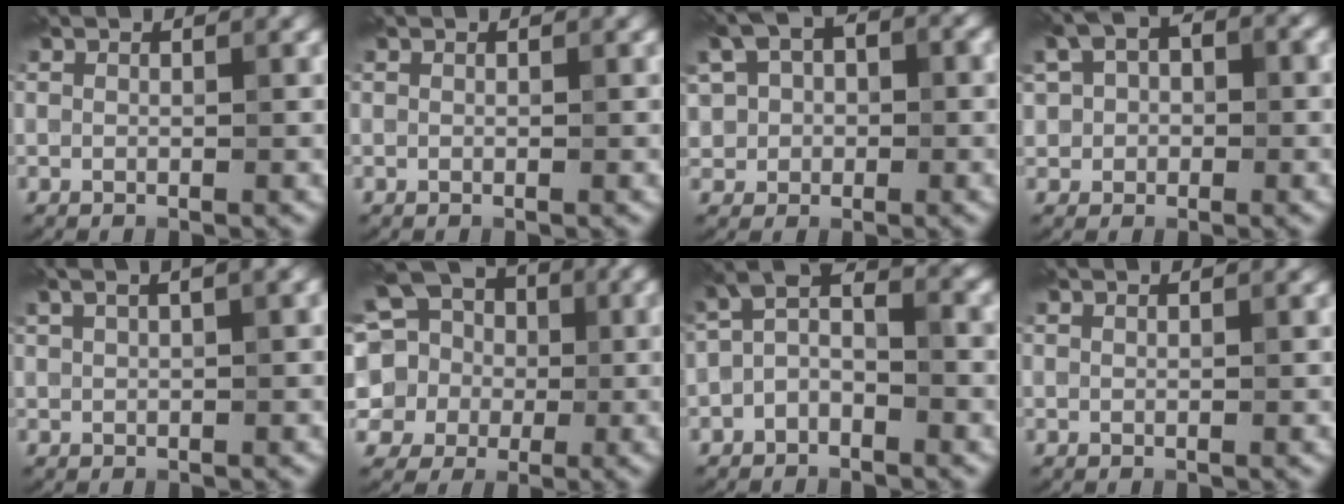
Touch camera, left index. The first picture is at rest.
{"total": 0.0}
{"total": 6.3, "force": [1.2, 4.7, 4.0], "torque": [-0.076, 0.017, 0.016]}
{"total": 5.6, "force": [1.1, 4.1, 3.7], "torque": [-0.060, 0.014, 0.011]}
{"total": 3.8, "force": [2.0, 1.2, 3.0], "torque": [-0.042, 0.015, 0.030]}
{"total": 12.8, "force": [3.2, 11.1, 5.5], "torque": [-0.142, 0.041, 0.023]}
{"total": 3.7, "force": [-1.3, 1.8, 2.9], "torque": [-0.056, 0.017, -0.035]}
{"total": 0.6, "force": [0.5, 0.1, 0.3], "torque": [-0.002, -0.001, 0.004]}